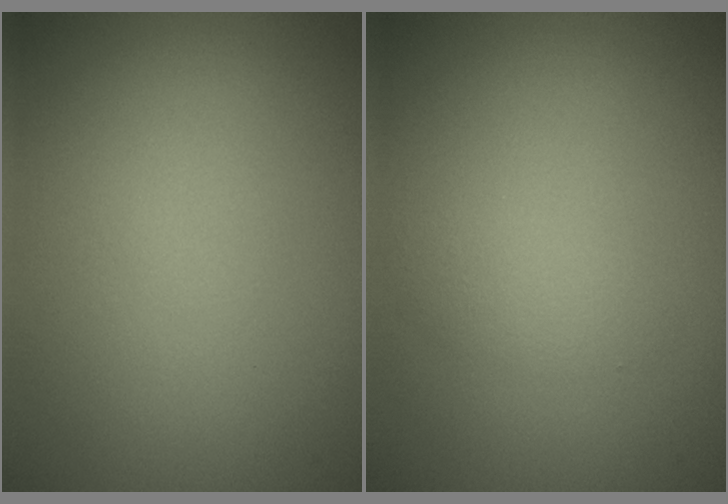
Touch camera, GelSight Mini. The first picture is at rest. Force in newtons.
{"total": 1.3, "press": 1.3, "slide": 0.1}